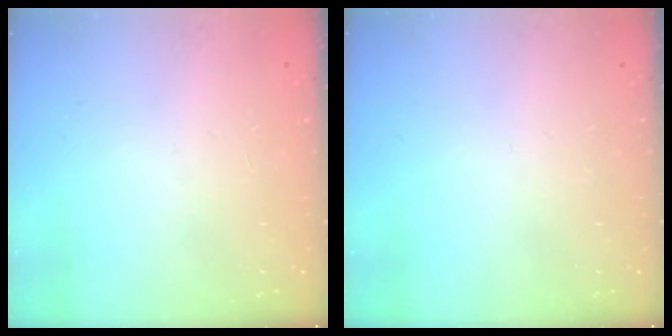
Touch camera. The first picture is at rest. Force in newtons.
{"total": 0.0}